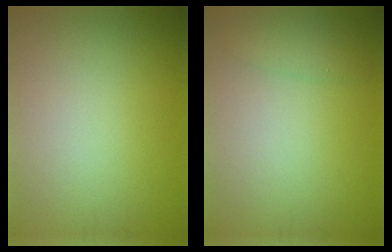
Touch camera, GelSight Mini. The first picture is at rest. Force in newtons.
{"total": 1.5, "press": 1.5, "slide": 0.0}